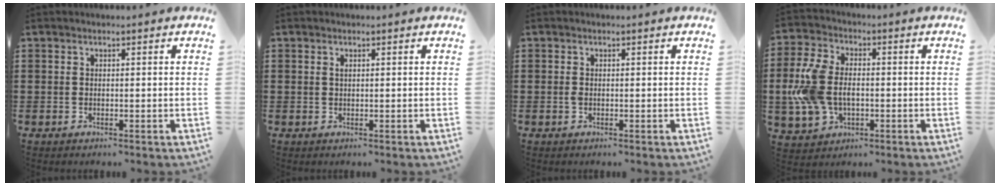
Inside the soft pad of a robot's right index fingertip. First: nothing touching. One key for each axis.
{"total": 0.6, "fx": 0.2, "fy": 0.2, "fz": 0.5, "tx": -0.010, "ty": 0.000, "tz": 0.005}
{"total": 0.8, "fx": -0.2, "fy": 0.3, "fz": 0.7, "tx": -0.022, "ty": -0.004, "tz": -0.006}
{"total": 9.7, "fx": -0.9, "fy": 6.4, "fz": 7.2, "tx": -0.192, "ty": 0.000, "tz": -0.025}